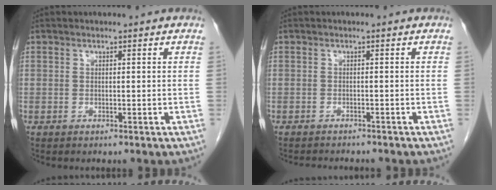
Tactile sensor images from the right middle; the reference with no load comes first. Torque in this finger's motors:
{"motor_torque": [0.02, -0.02, 0.00, 0.01]}